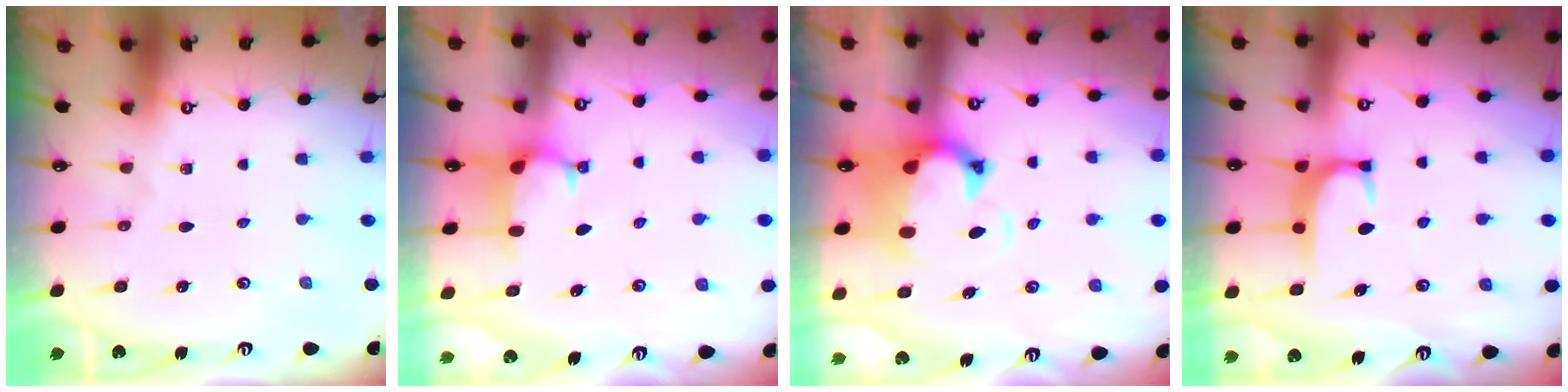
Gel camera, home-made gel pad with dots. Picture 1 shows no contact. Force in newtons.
{"total": 2.2, "press": 2.2, "slide": 0.5}
{"total": 3.0, "press": 2.7, "slide": 1.3}
{"total": 1.7, "press": 1.6, "slide": 0.5}